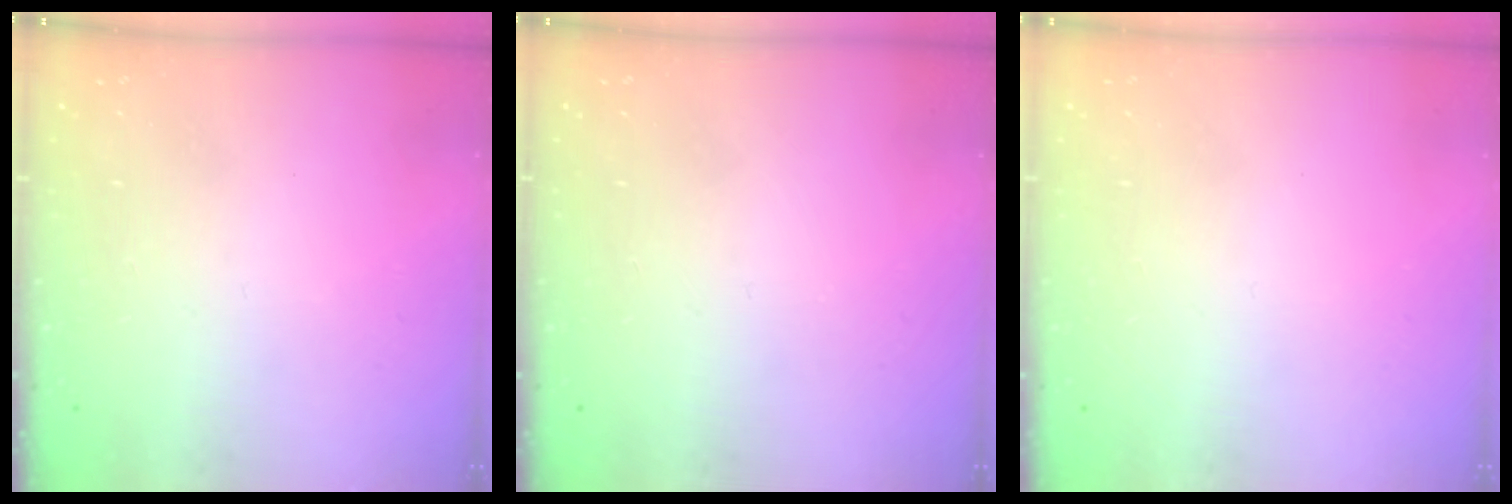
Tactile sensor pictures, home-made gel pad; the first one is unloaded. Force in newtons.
{"total": 0.0}
{"total": 0.0}